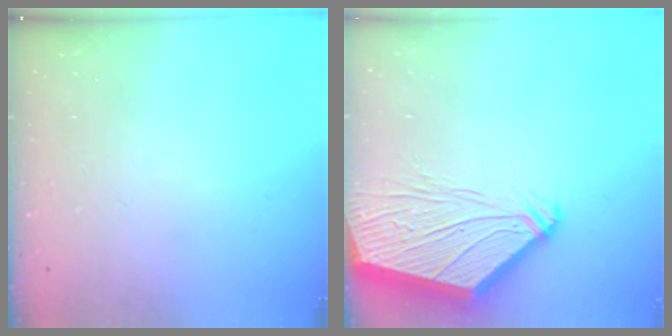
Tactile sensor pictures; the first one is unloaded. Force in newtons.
{"total": 9.6, "press": 9.5, "slide": 0.9}